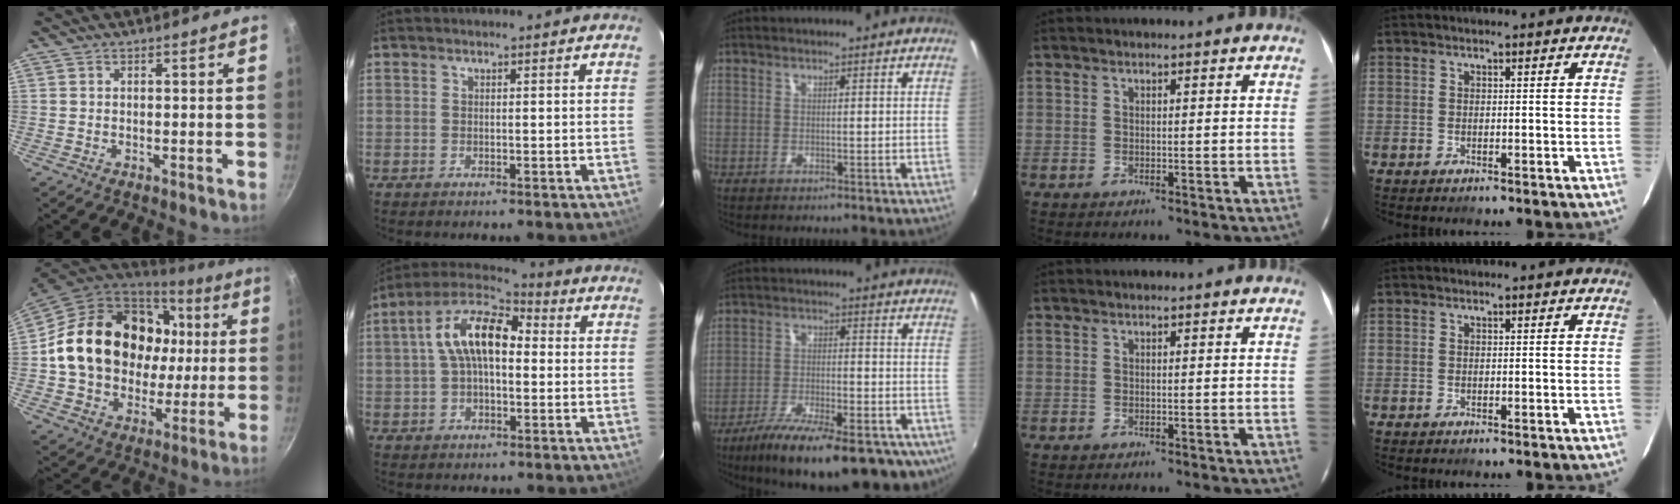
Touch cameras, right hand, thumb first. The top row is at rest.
{"thumb": {"total": 24.9, "force": [4.3, 19.5, 14.9], "torque": [-0.229, 0.026, 0.090]}, "index": {"total": 12.7, "force": [1.3, 6.8, 10.6], "torque": [-0.199, 0.033, 0.012]}, "middle": {"total": 21.4, "force": [-14.5, 7.3, 14.0], "torque": [-0.240, -0.049, -0.209]}}